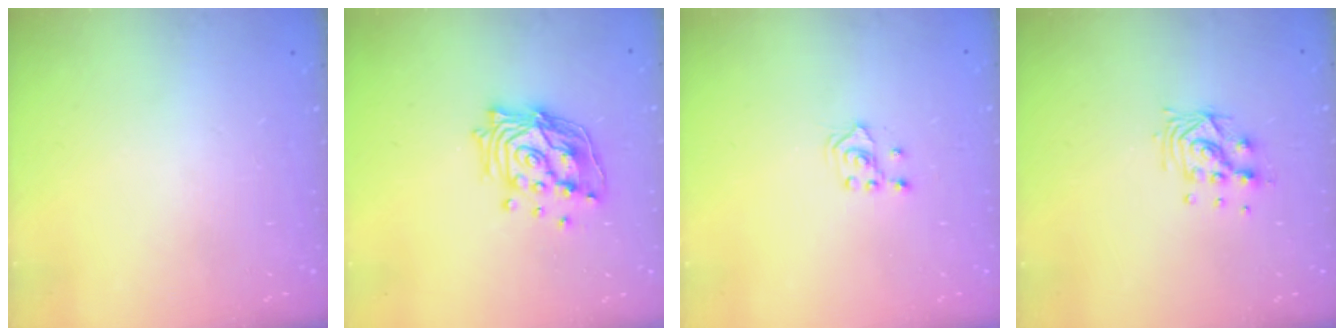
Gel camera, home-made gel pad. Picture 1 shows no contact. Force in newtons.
{"total": 14.8, "press": 14.6, "slide": 2.2}
{"total": 3.2, "press": 3.1, "slide": 1.0}
{"total": 8.4, "press": 8.4, "slide": 0.3}